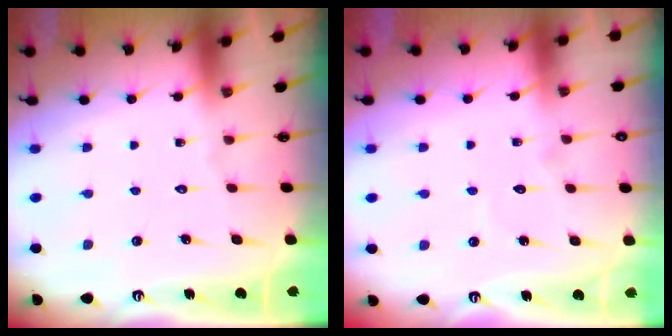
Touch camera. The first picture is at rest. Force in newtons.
{"total": 4.5, "press": 4.5, "slide": 0.4}